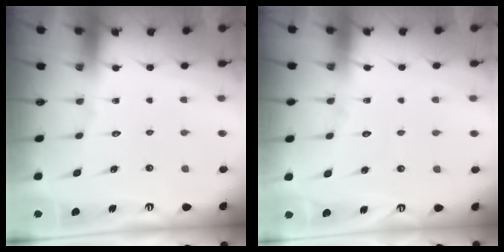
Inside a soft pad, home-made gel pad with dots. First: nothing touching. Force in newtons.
{"total": 2.3, "press": 2.3, "slide": 0.2}